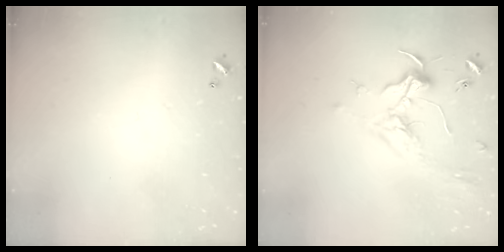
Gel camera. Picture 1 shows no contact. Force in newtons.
{"total": 1.8, "press": 1.7, "slide": 0.6}